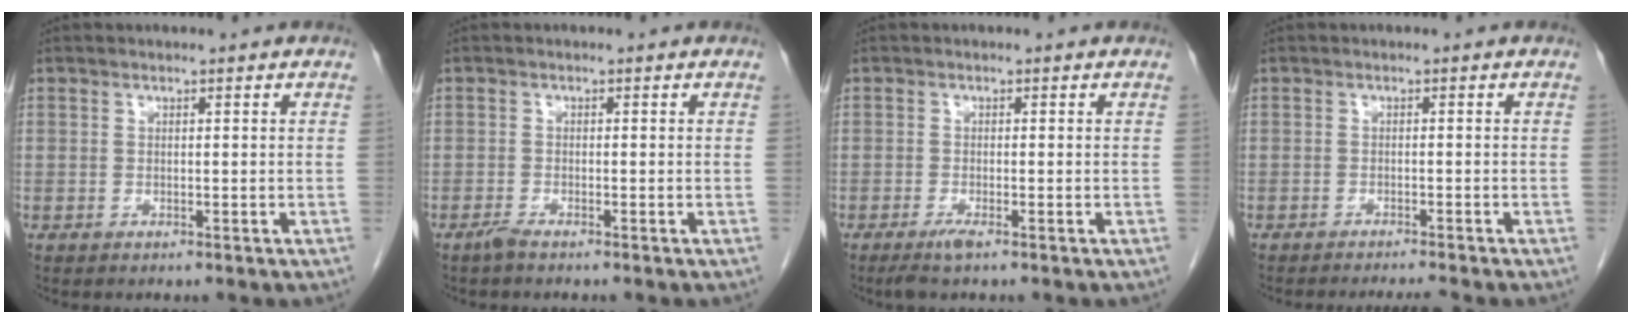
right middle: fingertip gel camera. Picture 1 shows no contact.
{"total": 1.2, "force": [-1.1, -0.1, 0.6], "torque": [-0.019, -0.003, -0.022]}
{"total": 2.0, "force": [-1.4, 0.0, 1.5], "torque": [-0.033, -0.006, -0.027]}
{"total": 3.8, "force": [-3.5, -0.8, 1.2], "torque": [-0.016, -0.010, -0.051]}